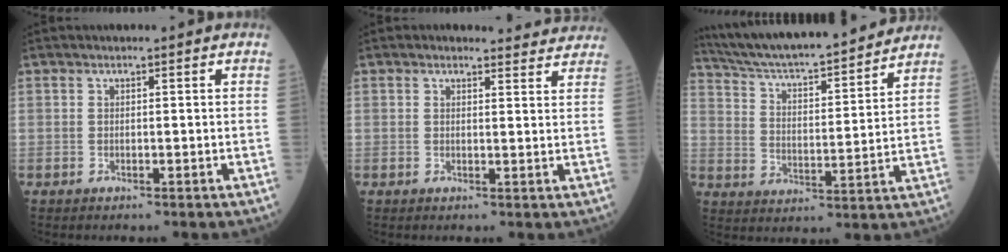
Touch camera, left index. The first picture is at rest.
{"total": 5.5, "force": [5.4, 1.4, 0.2], "torque": [0.008, -0.006, 0.041]}
{"total": 21.9, "force": [19.9, 2.1, 9.0], "torque": [-0.153, 0.006, 0.301]}